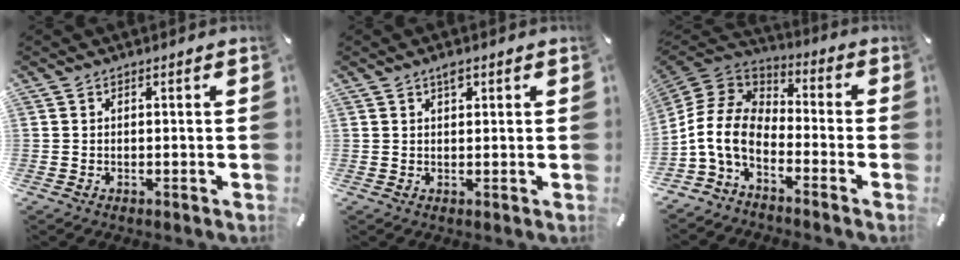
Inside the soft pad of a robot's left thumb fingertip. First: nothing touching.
{"total": 1.8, "force": [1.1, 1.0, 1.1], "torque": [-0.017, -0.001, 0.017]}
{"total": 11.8, "force": [-6.2, 7.2, 7.1], "torque": [-0.174, 0.017, -0.125]}